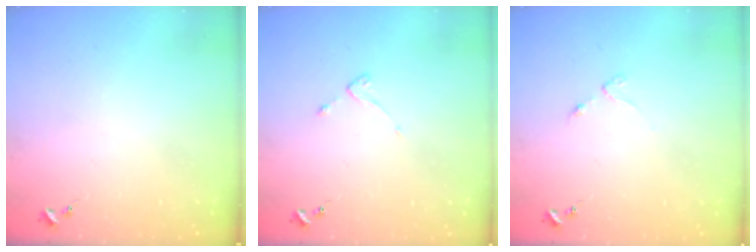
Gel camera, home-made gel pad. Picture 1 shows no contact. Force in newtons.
{"total": 2.2, "press": 2.1, "slide": 0.4}
{"total": 2.5, "press": 2.4, "slide": 0.4}